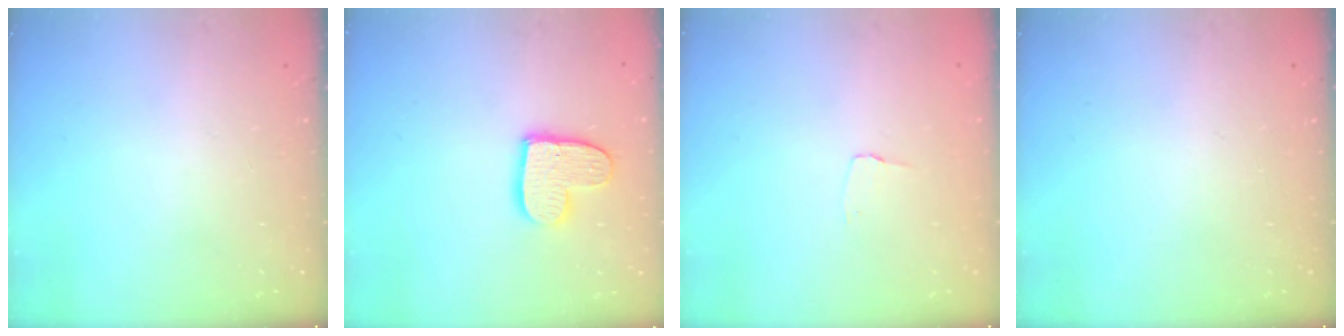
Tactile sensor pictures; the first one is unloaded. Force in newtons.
{"total": 12.1, "press": 12.0, "slide": 0.9}
{"total": 2.6, "press": 2.6, "slide": 0.2}
{"total": 0.0}